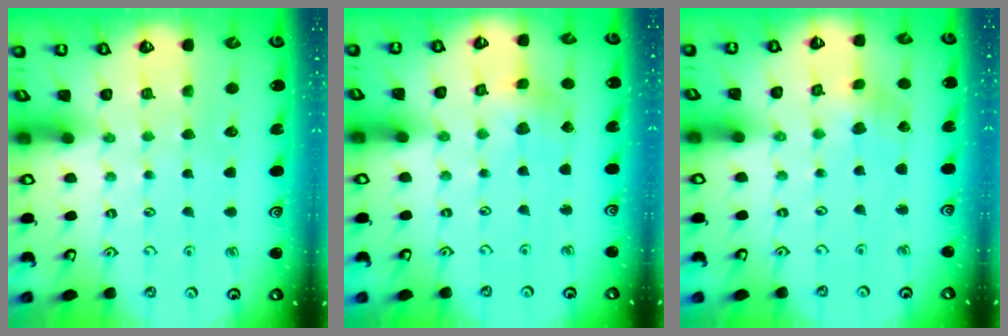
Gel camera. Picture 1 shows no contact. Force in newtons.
{"total": 2.8, "press": 2.8, "slide": 0.3}
{"total": 1.9, "press": 1.9, "slide": 0.2}